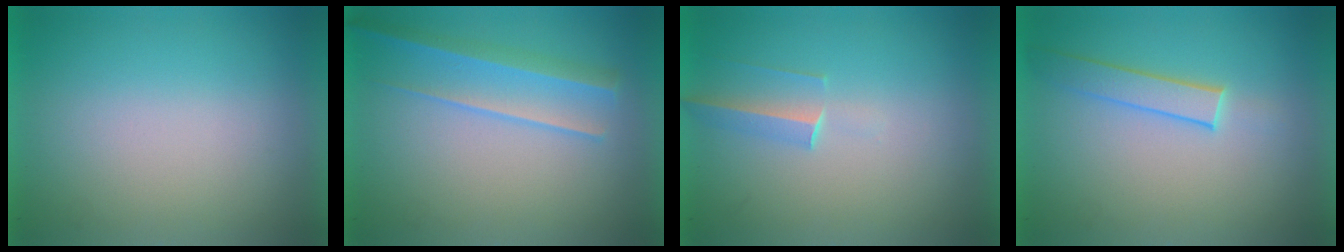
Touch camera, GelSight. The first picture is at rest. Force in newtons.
{"total": 2.2}
{"total": 1.4}
{"total": 1.9}